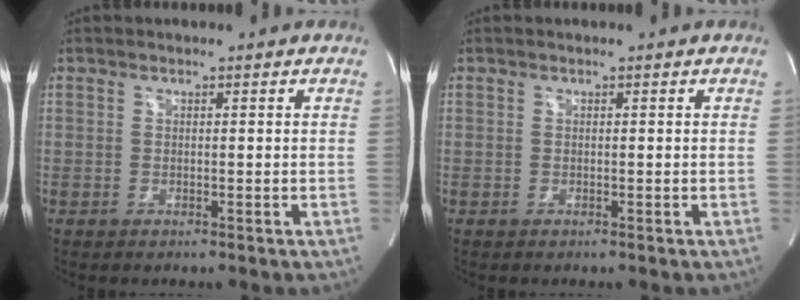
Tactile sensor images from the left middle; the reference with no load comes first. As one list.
[{"total": 0.0}]